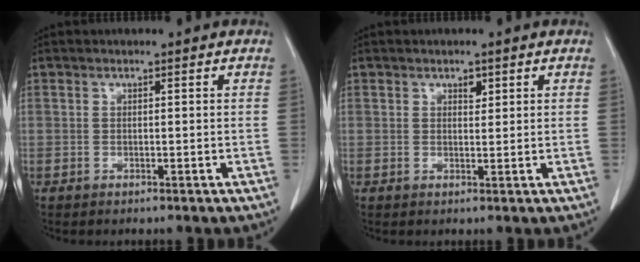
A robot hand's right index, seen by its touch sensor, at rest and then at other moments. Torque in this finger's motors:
{"motor_torque": [0.02, 0.02, 0.00, 0.01]}